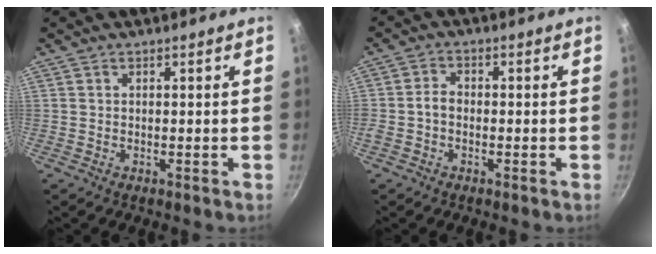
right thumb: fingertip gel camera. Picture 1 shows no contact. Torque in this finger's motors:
{"motor_torque": [0.77, 0.74, 0.47, -0.14, 0.06]}